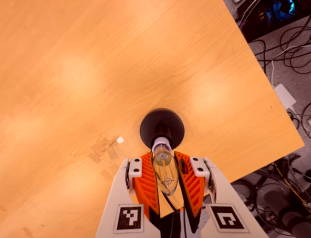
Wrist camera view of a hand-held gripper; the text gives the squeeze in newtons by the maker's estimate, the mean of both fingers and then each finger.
{"total": 20.7, "left": 22.7, "right": 18.7}